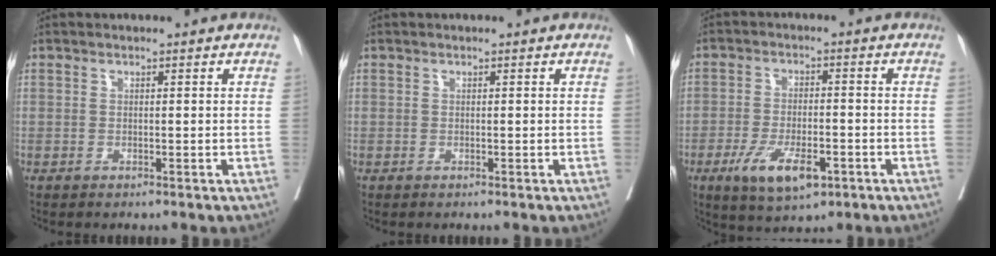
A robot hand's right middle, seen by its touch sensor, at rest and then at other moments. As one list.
[{"total": 0.0}, {"total": 8.4, "force": [-4.1, 3.0, 6.7], "torque": [-0.127, -0.013, -0.062]}]